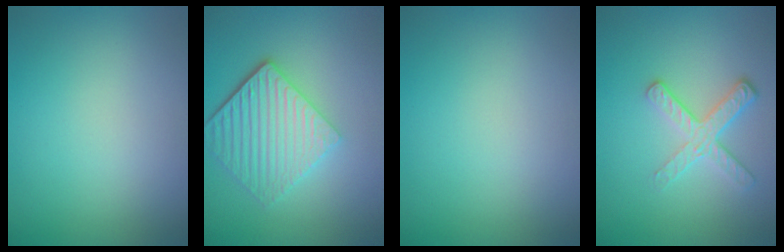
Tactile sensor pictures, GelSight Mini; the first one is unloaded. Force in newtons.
{"total": 5.5, "press": 4.2, "slide": 3.5}
{"total": 0.0}
{"total": 3.0, "press": 2.6, "slide": 1.6}